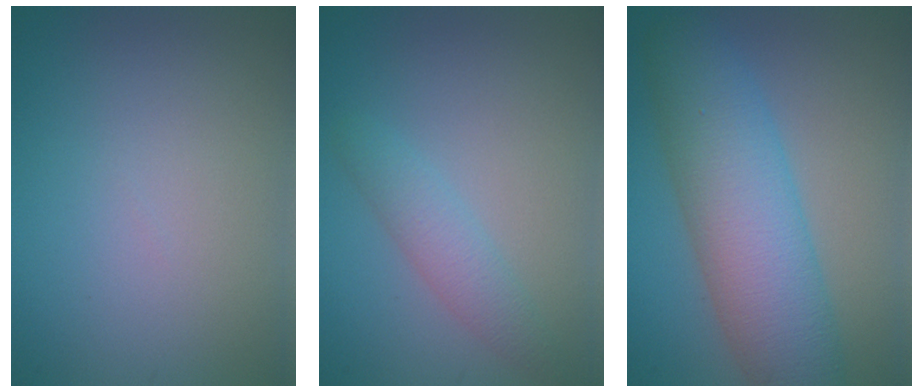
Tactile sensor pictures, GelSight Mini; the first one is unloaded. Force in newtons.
{"total": 2.3, "press": 2.3, "slide": 0.1}
{"total": 8.6, "press": 8.6, "slide": 0.1}